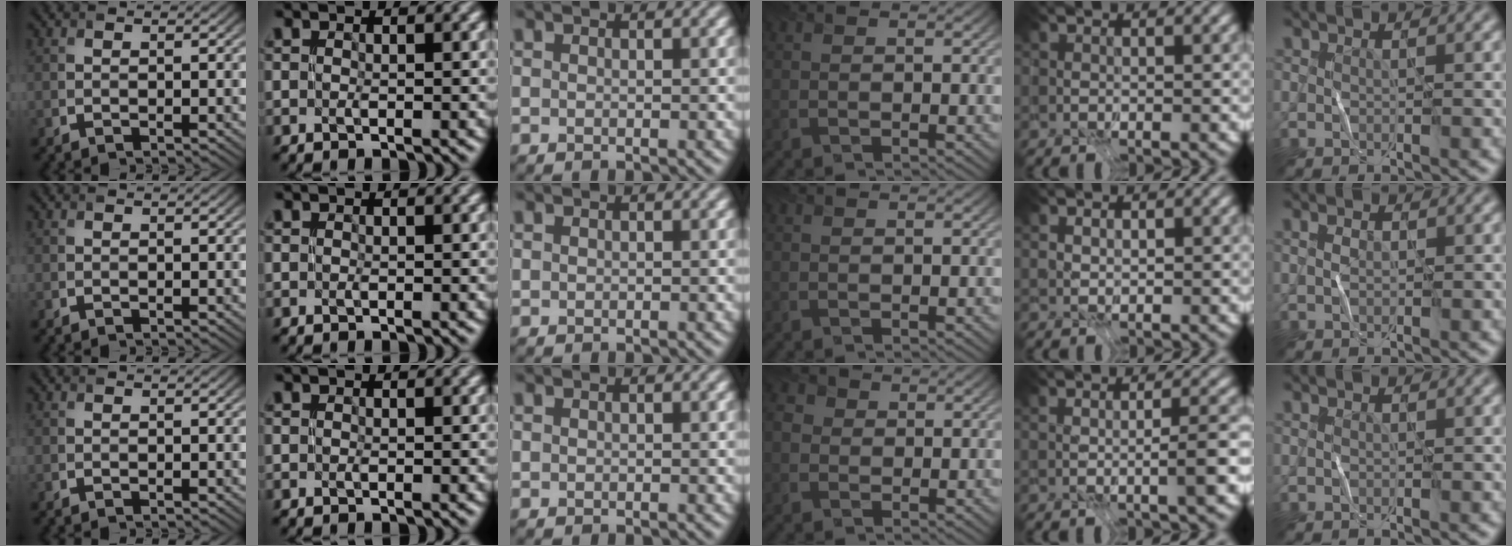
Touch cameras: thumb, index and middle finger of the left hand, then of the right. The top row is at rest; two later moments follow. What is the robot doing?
{"motion": "fold", "object": "receipt paper"}